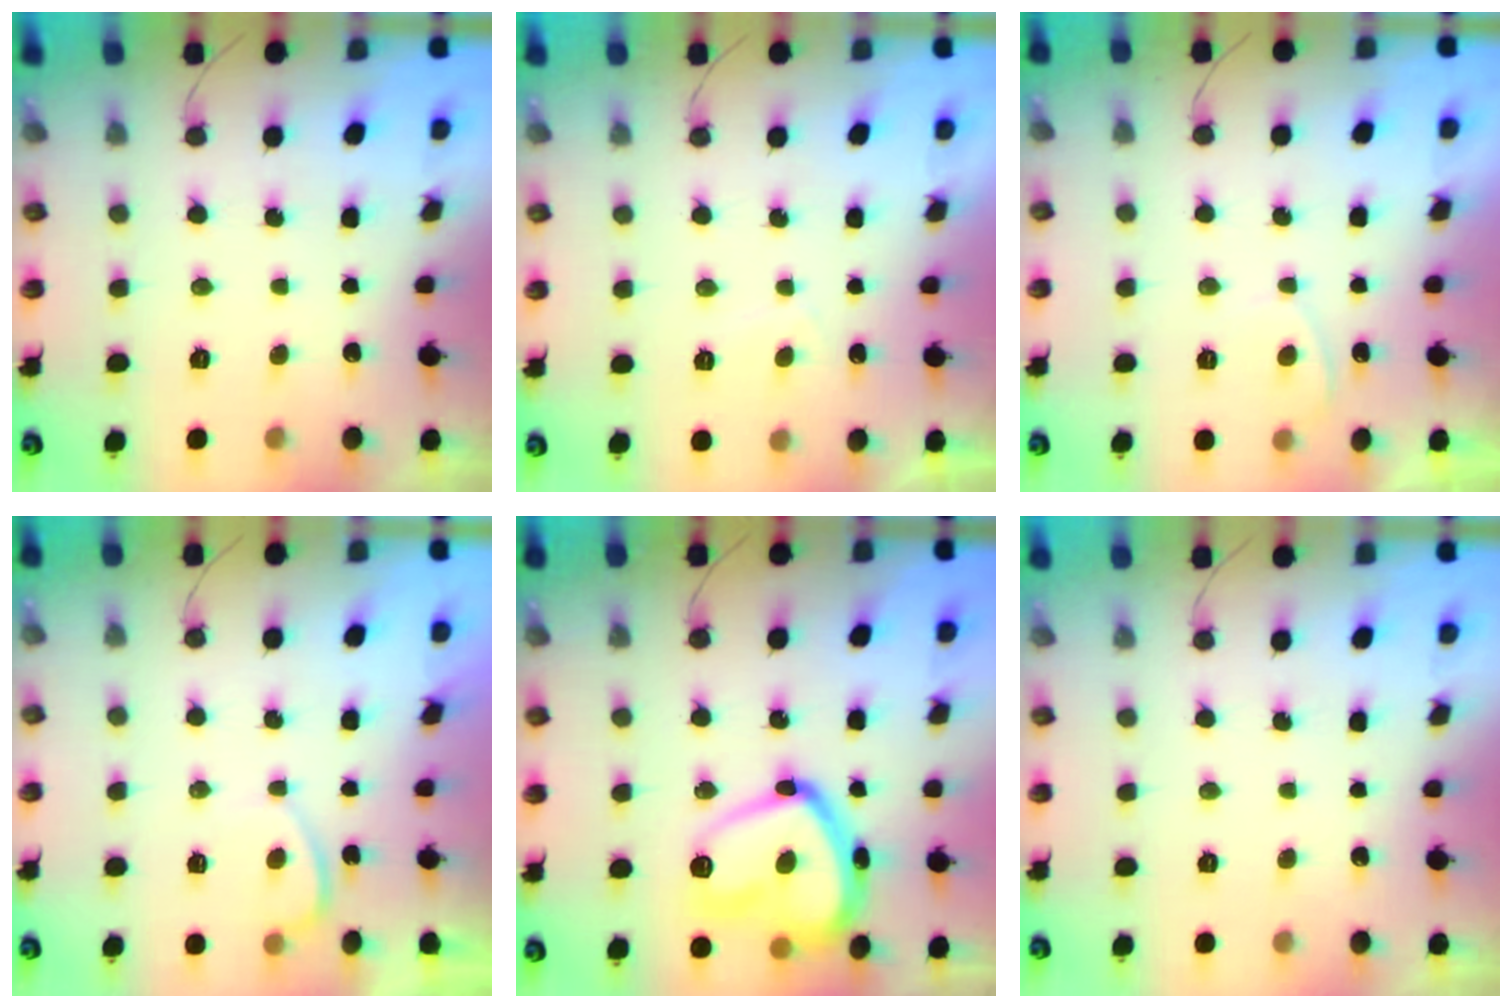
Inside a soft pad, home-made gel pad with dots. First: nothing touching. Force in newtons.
{"total": 2.1, "press": 2.0, "slide": 0.7}
{"total": 0.7, "press": 0.5, "slide": 0.4}
{"total": 1.0, "press": 0.8, "slide": 0.5}
{"total": 20.7, "press": 20.7, "slide": 1.4}
{"total": 0.0}